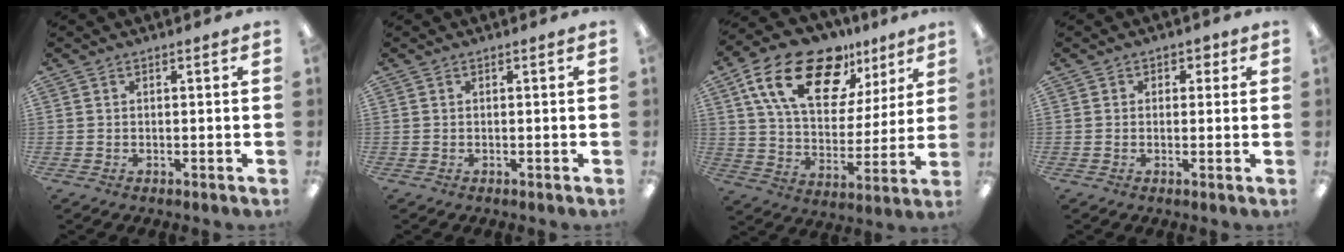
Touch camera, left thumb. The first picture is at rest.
{"total": 0.0}
{"total": 21.0, "force": [12.8, 11.0, 12.5], "torque": [-0.214, -0.060, 0.225]}
{"total": 2.0, "force": [0.3, 1.8, 0.8], "torque": [0.001, 0.001, 0.001]}